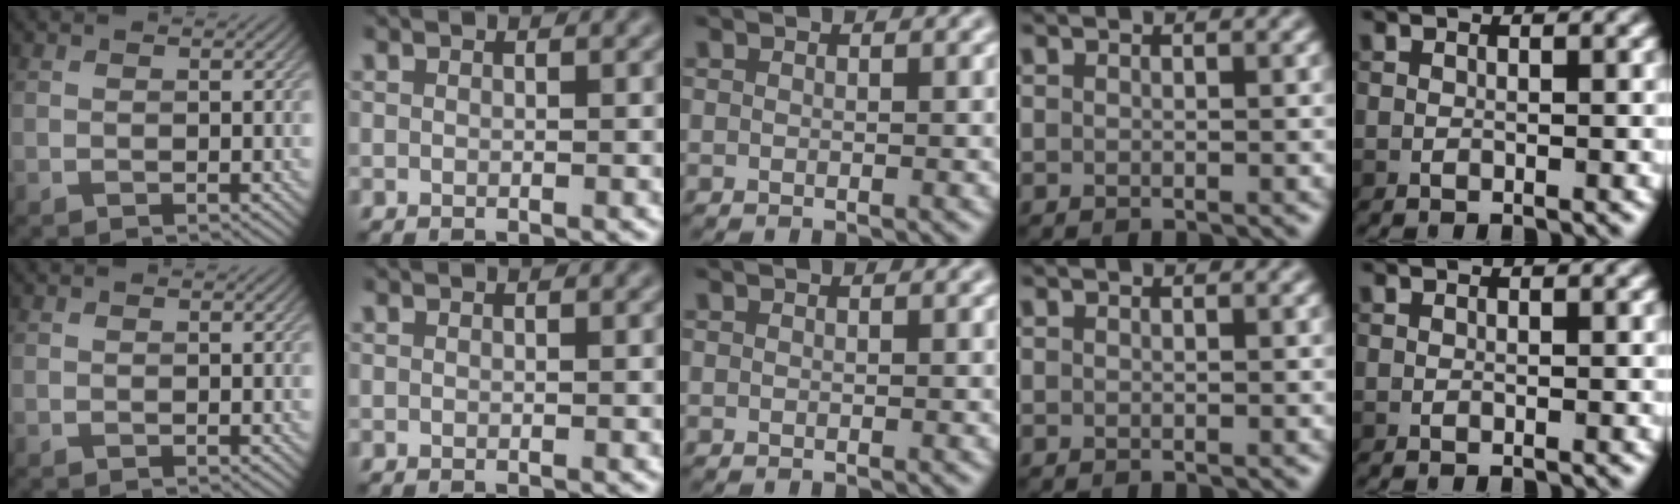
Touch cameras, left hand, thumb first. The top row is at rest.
{}